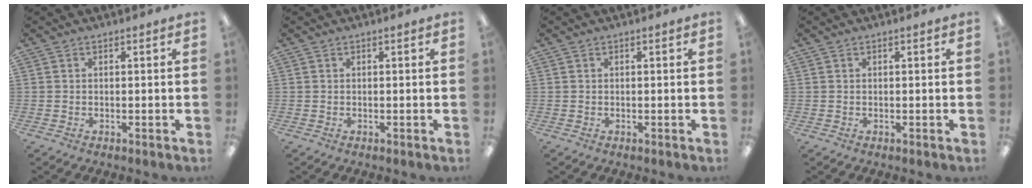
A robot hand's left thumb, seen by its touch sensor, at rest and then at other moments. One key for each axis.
{"total": 0.0}
{"total": 0.0}
{"total": 0.0}